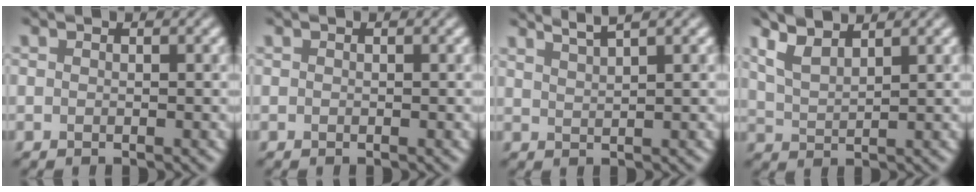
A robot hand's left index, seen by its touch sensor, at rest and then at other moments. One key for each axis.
{"total": 0.0}
{"total": 2.3, "fx": 2.0, "fy": 0.1, "fz": 1.0, "tx": -0.003, "ty": 0.010, "tz": 0.030}
{"total": 3.4, "fx": 2.7, "fy": 0.7, "fz": 1.8, "tx": -0.041, "ty": 0.018, "tz": 0.054}